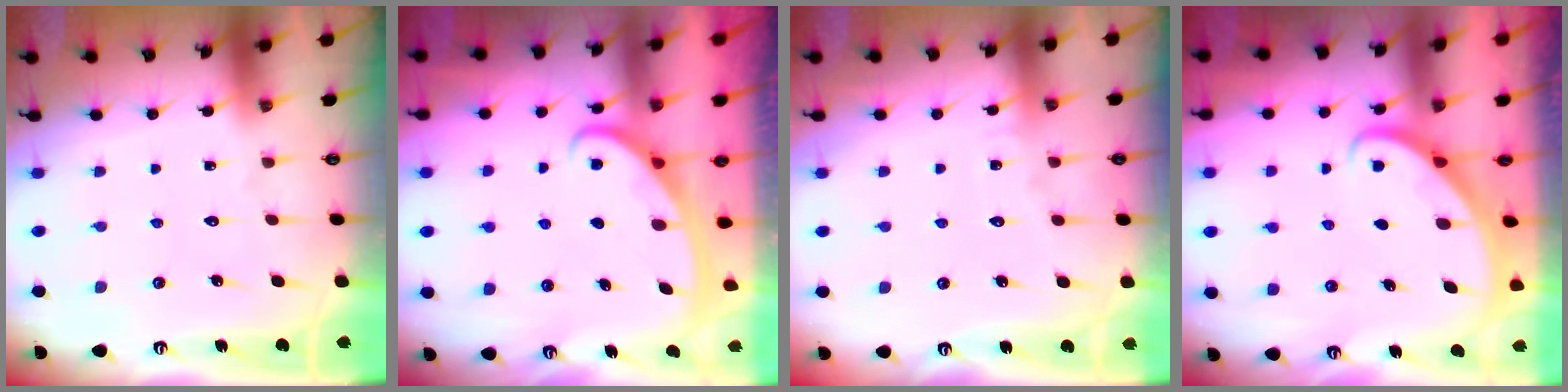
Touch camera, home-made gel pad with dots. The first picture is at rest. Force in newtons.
{"total": 2.8, "press": 2.8, "slide": 0.4}
{"total": 3.5, "press": 3.5, "slide": 0.5}
{"total": 2.7, "press": 2.7, "slide": 0.2}